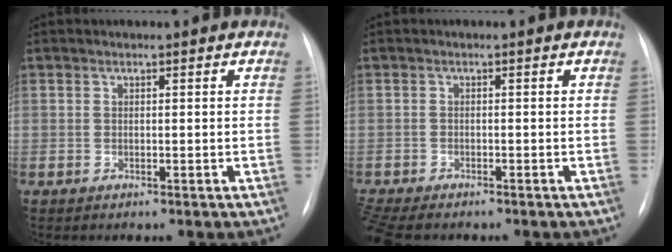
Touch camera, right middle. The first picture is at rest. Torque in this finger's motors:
{"motor_torque": [0.75, -0.76, 0.03, 0.06]}